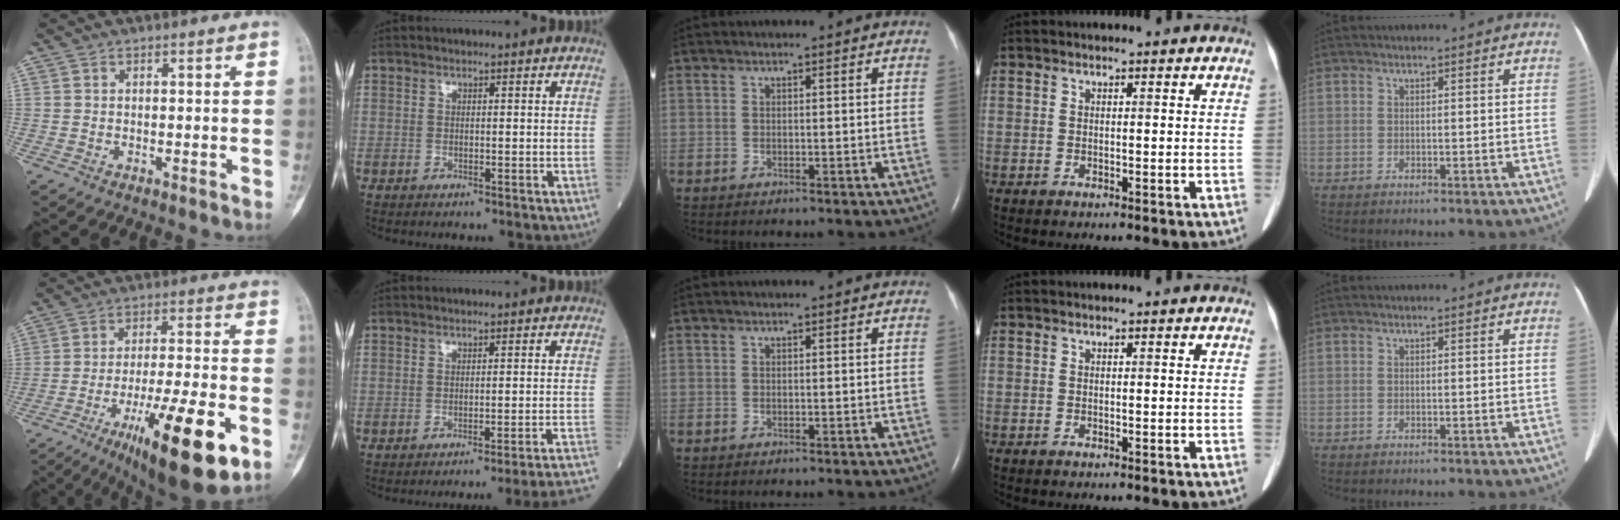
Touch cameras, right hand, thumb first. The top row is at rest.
{"thumb": {"total": 20.6, "force": [-9.1, 4.8, 17.9], "torque": [-0.271, 0.025, -0.138]}, "index": {"total": 15.3, "force": [-14.4, -3.3, 4.1], "torque": [0.009, -0.023, -0.167]}}